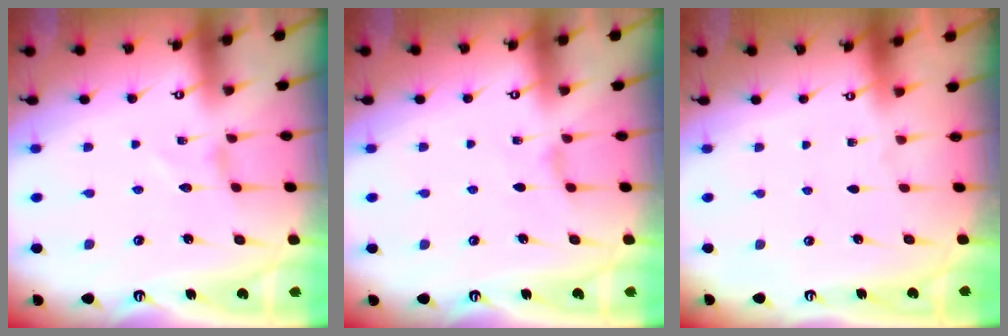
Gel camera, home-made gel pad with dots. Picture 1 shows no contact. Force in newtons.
{"total": 2.7, "press": 2.6, "slide": 0.4}
{"total": 0.0}